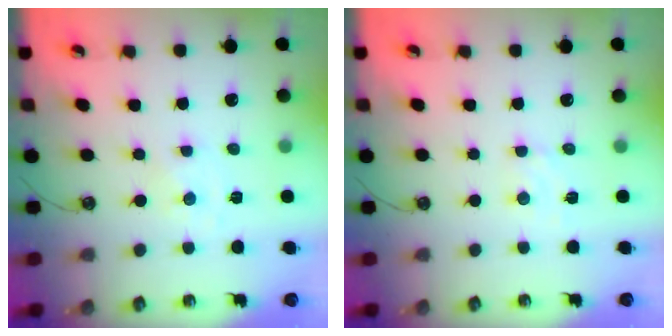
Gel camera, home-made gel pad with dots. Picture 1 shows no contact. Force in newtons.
{"total": 5.0, "press": 4.9, "slide": 0.6}